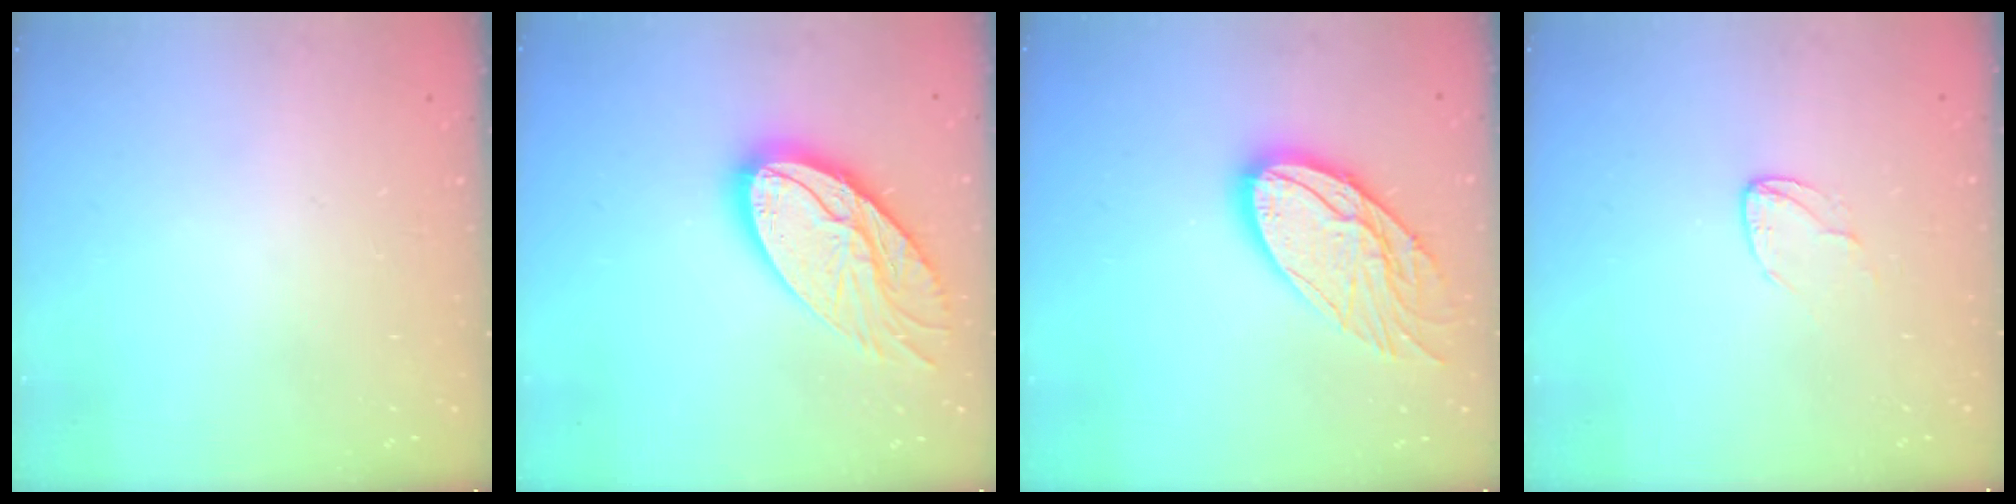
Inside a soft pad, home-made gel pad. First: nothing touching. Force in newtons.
{"total": 19.2, "press": 19.1, "slide": 1.5}
{"total": 17.0, "press": 16.9, "slide": 1.4}
{"total": 4.4, "press": 4.4, "slide": 0.4}